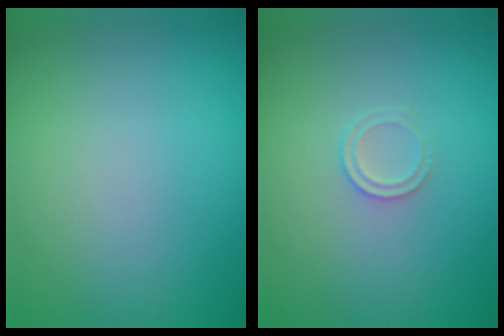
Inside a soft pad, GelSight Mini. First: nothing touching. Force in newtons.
{"total": 1.2, "press": 1.2, "slide": 0.2}